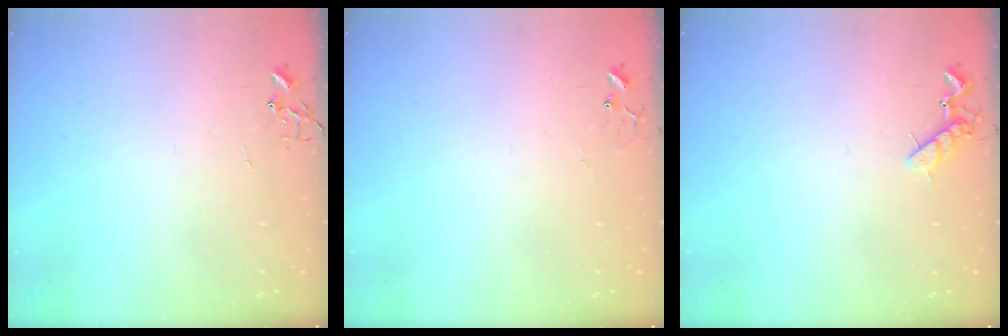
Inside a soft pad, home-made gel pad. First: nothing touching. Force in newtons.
{"total": 7.0, "press": 7.0, "slide": 0.6}
{"total": 7.4, "press": 7.3, "slide": 1.0}